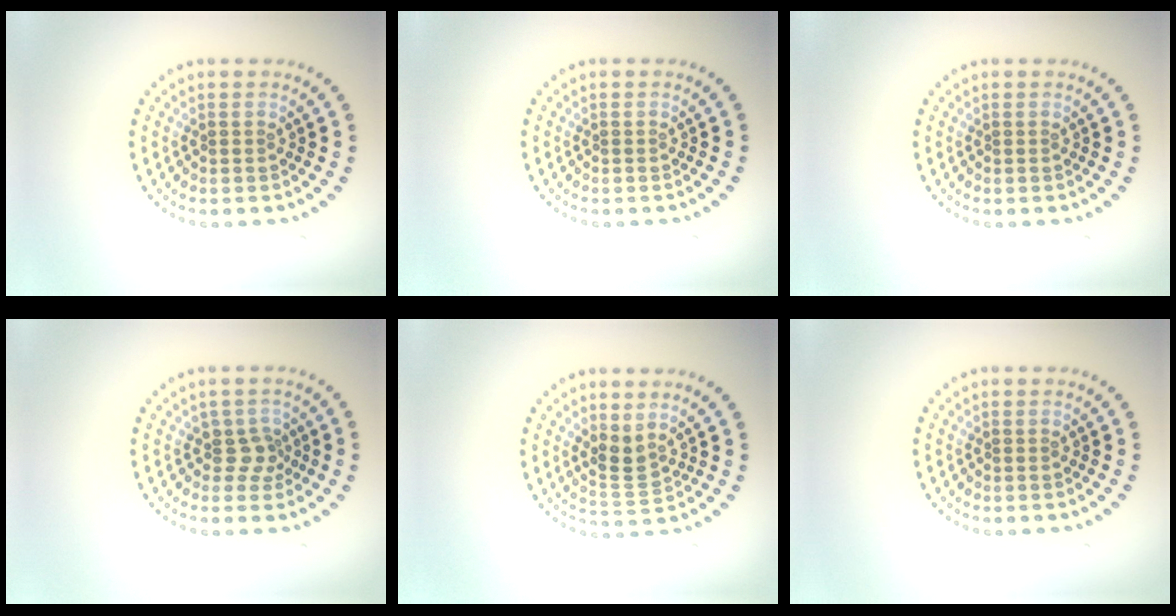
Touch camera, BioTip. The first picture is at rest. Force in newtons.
{"total": 0.0}
{"total": 0.0}
{"total": 1.9, "press": 1.4, "slide": 1.3}
{"total": 2.3, "press": 1.6, "slide": 1.6}
{"total": 0.0}